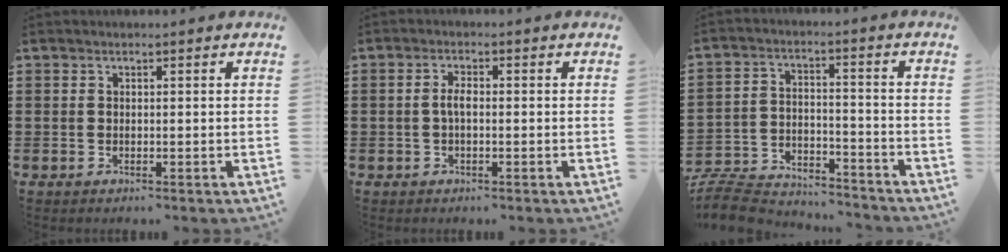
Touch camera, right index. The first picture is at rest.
{"total": 2.2, "force": [-0.1, 0.6, 2.1], "torque": [-0.045, 0.000, -0.004]}
{"total": 8.2, "force": [-8.0, 1.3, 1.4], "torque": [-0.041, 0.015, -0.160]}